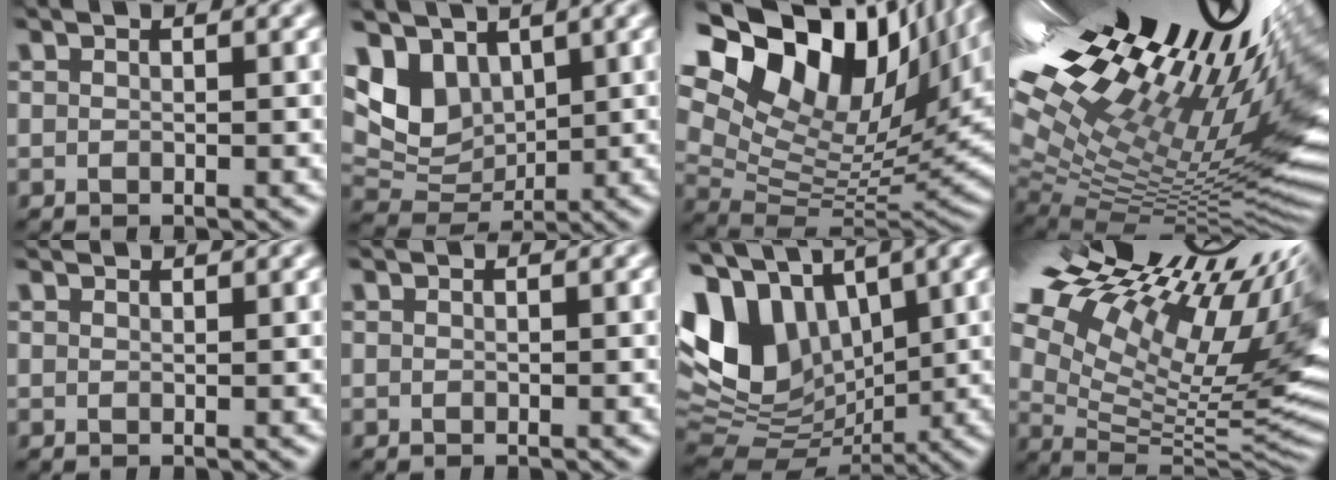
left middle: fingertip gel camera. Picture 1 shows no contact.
{"total": 5.4, "force": [2.5, 3.7, 3.0], "torque": [-0.064, -0.008, 0.051]}
{"total": 20.1, "force": [10.5, 10.6, 13.5], "torque": [-0.233, 0.057, 0.168]}
{"total": 19.6, "force": [8.8, 5.8, 16.5], "torque": [-0.219, 0.013, 0.166]}
{"total": 1.1, "force": [1.0, 0.1, 0.2], "torque": [-0.006, -0.004, 0.013]}
{"total": 0.0}
{"total": 13.6, "force": [3.6, 8.9, 9.7], "torque": [-0.225, 0.010, 0.065]}
{"total": 19.0, "force": [11.1, 7.2, 13.6], "torque": [-0.233, 0.038, 0.212]}